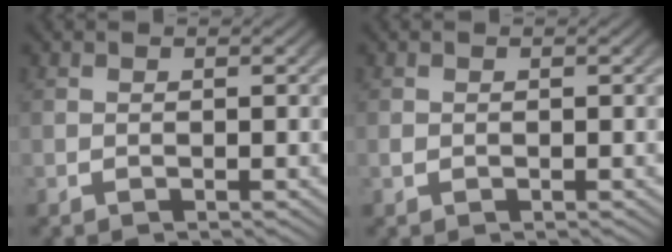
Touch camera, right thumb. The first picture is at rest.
{"total": 0.5, "force": [0.0, 0.5, 0.2], "torque": [-0.004, -0.002, 0.001]}